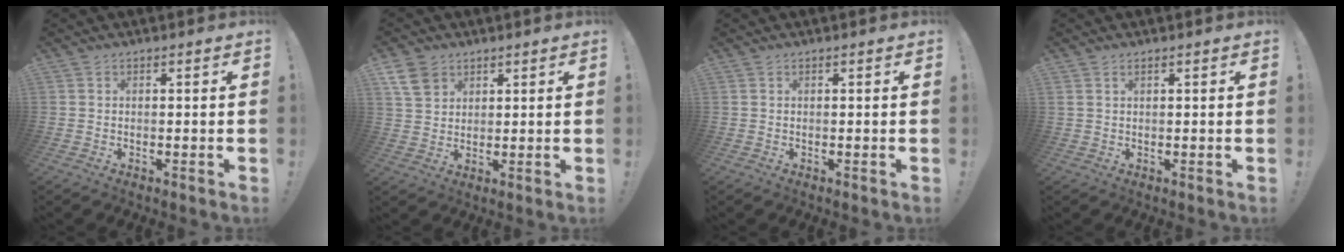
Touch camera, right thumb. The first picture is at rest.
{"total": 7.4, "force": [4.1, 5.2, 3.2], "torque": [-0.058, -0.011, 0.084]}
{"total": 0.0}
{"total": 1.3, "force": [0.7, 0.6, 0.9], "torque": [-0.027, 0.005, 0.015]}